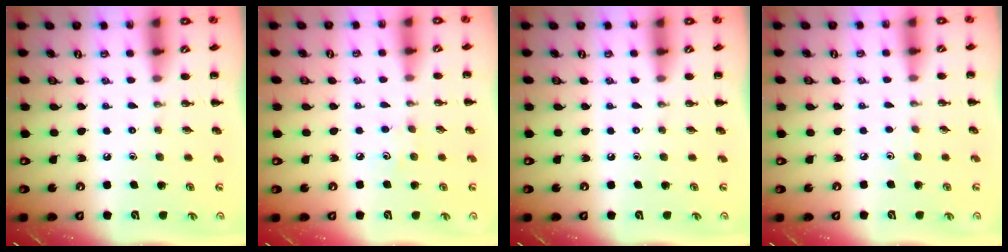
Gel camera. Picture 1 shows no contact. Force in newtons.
{"total": 3.0, "press": 2.9, "slide": 0.8}
{"total": 0.0}
{"total": 2.6, "press": 2.5, "slide": 0.8}